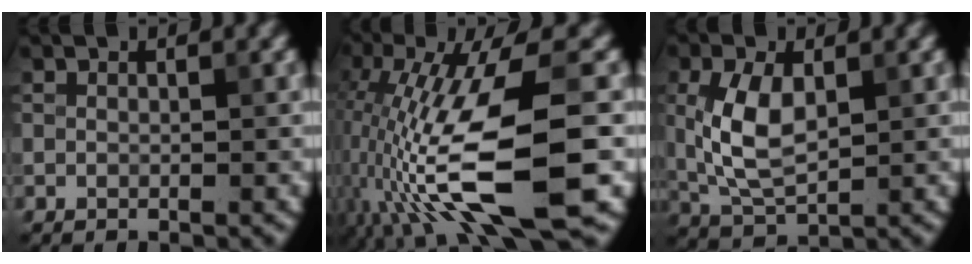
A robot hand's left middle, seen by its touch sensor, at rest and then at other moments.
{"total": 12.1, "force": [-3.4, 3.4, 11.1], "torque": [-0.215, -0.005, -0.060]}
{"total": 5.4, "force": [0.7, 2.9, 4.4], "torque": [-0.102, 0.003, 0.020]}